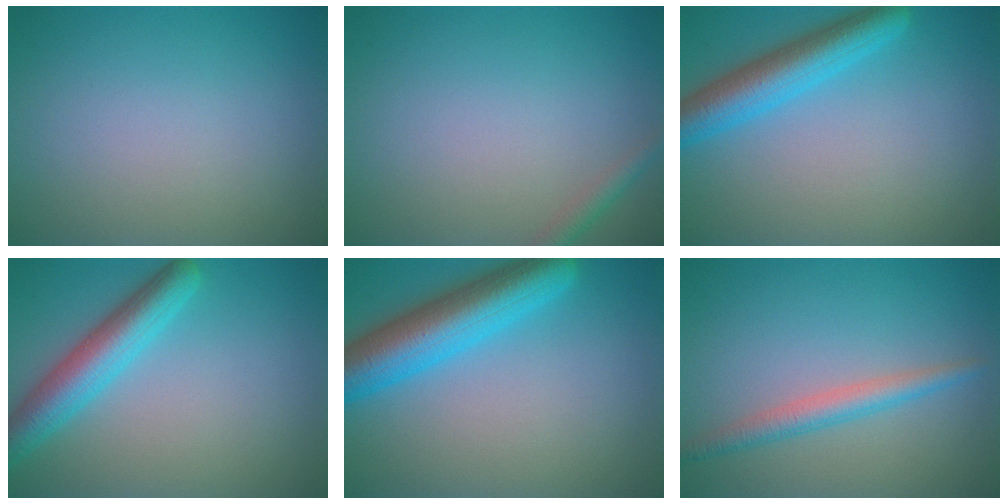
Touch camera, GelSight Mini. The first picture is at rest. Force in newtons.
{"total": 1.3, "press": 1.3, "slide": 0.1}
{"total": 5.3, "press": 5.2, "slide": 0.2}
{"total": 5.1, "press": 5.1, "slide": 0.2}
{"total": 7.6, "press": 7.6, "slide": 0.3}
{"total": 2.6, "press": 2.6, "slide": 0.0}